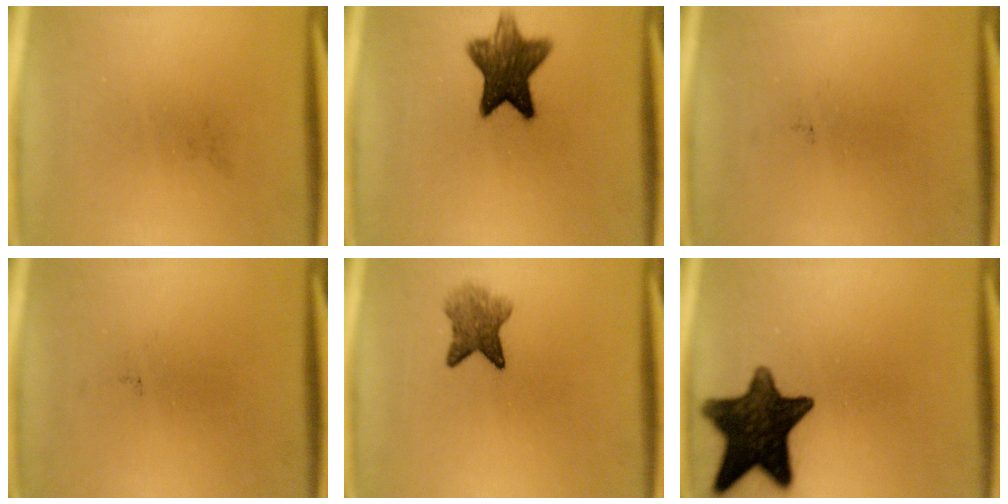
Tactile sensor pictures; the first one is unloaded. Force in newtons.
{"total": 10.2}
{"total": 0.0}
{"total": 0.0}
{"total": 4.4}
{"total": 14.5}